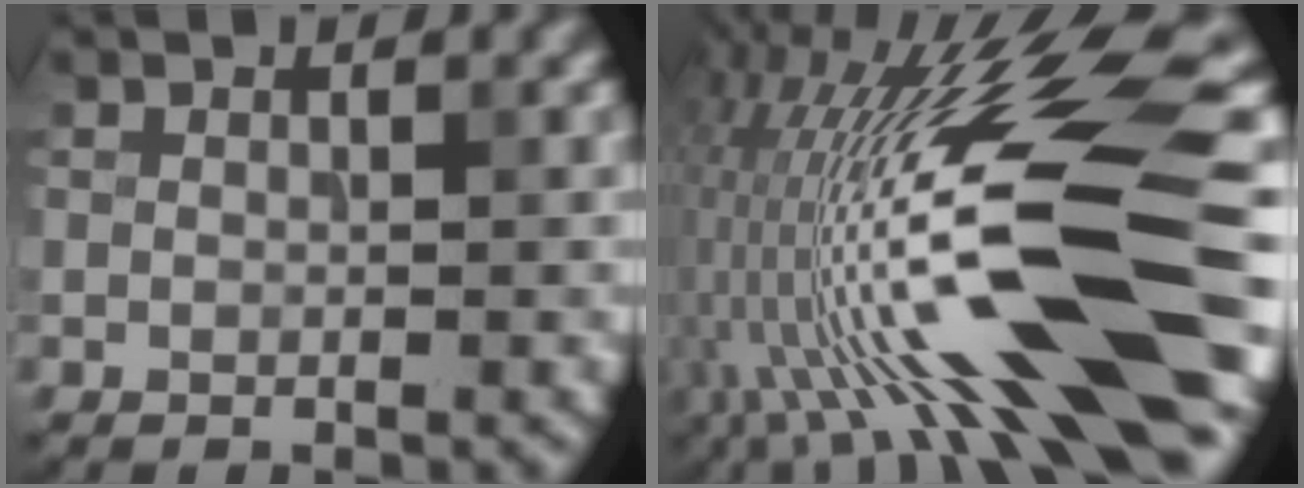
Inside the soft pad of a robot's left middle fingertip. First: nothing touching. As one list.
[{"total": 15.7, "force": [-2.5, 3.2, 15.2], "torque": [-0.284, 0.015, -0.031]}]